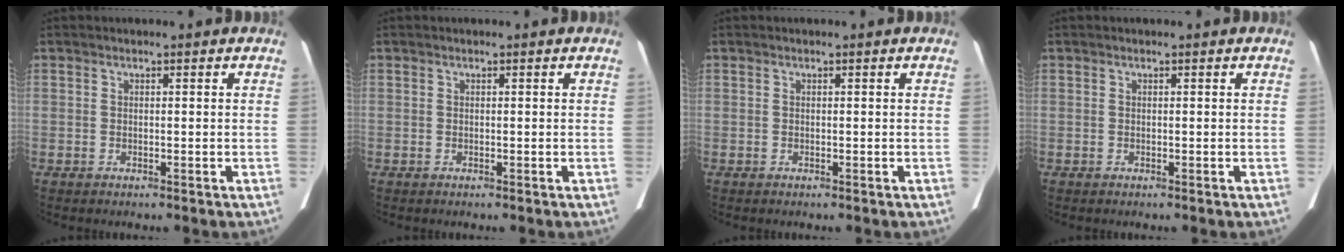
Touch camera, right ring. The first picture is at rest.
{"total": 0.0}
{"total": 0.0}
{"total": 0.0}